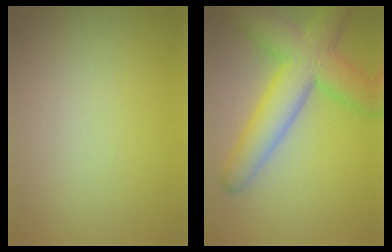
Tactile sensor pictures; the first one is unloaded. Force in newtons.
{"total": 8.3, "press": 8.3, "slide": 0.3}